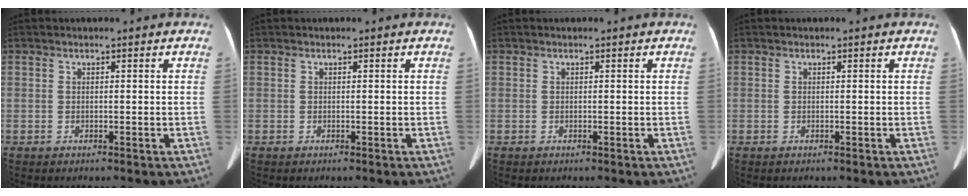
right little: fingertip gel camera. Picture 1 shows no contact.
{"total": 0.0}
{"total": 0.0}
{"total": 0.0}